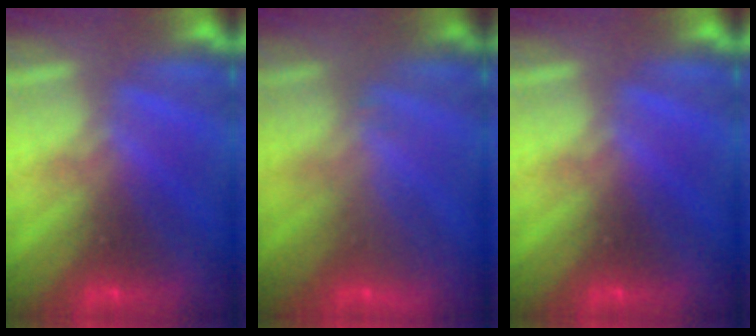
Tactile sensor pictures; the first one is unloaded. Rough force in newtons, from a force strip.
{"total": 2.3}
{"total": 0.0}